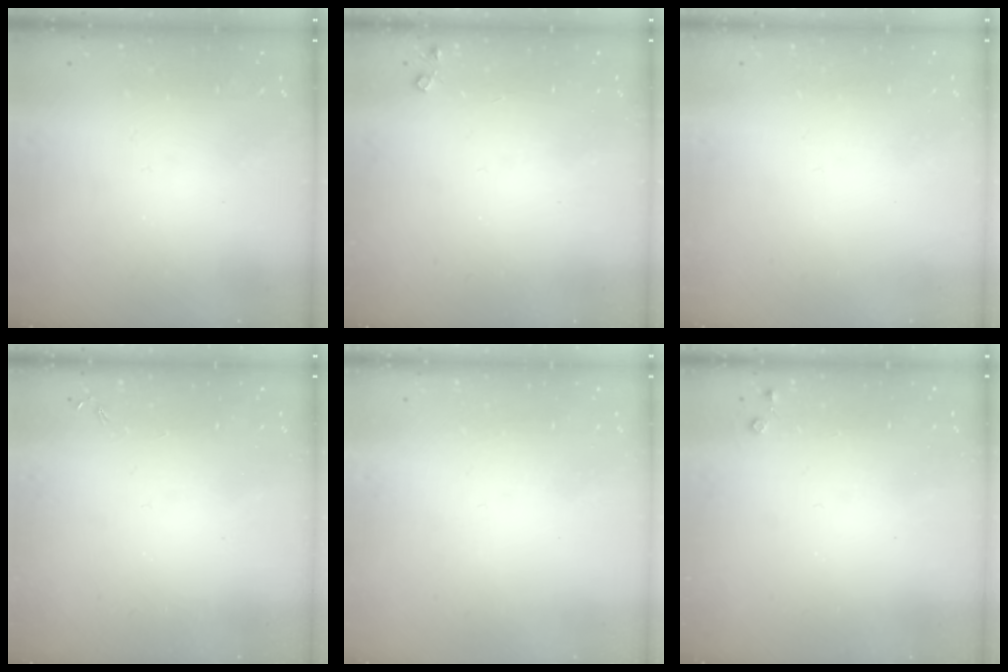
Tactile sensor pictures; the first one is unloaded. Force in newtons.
{"total": 4.3, "press": 4.3, "slide": 0.5}
{"total": 0.0}
{"total": 0.0}
{"total": 0.0}
{"total": 3.5, "press": 3.5, "slide": 0.5}